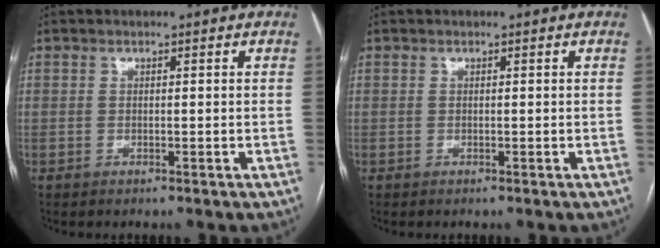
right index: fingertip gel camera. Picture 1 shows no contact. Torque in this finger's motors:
{"motor_torque": [0.00, 0.03, -0.02, 0.01]}